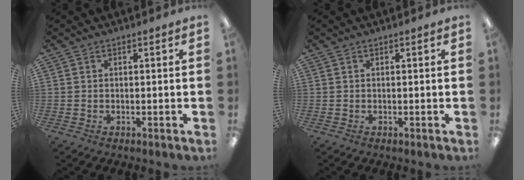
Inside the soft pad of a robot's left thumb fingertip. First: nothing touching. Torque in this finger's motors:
{"motor_torque": [0.01, 0.02, -0.05, -0.04, 0.00]}